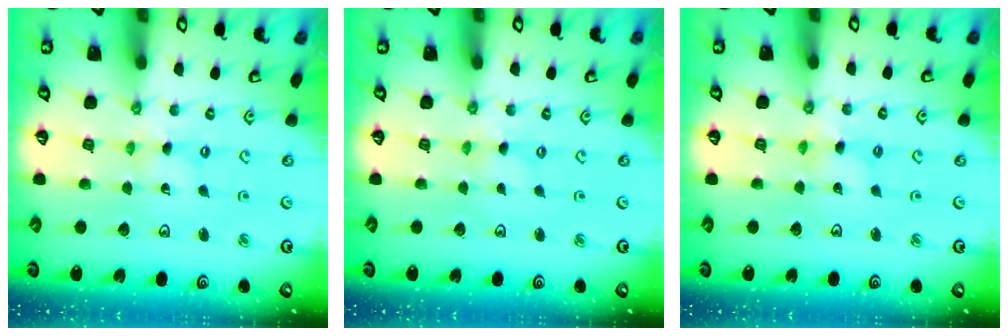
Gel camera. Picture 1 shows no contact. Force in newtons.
{"total": 0.0}
{"total": 3.3, "press": 3.3, "slide": 0.3}